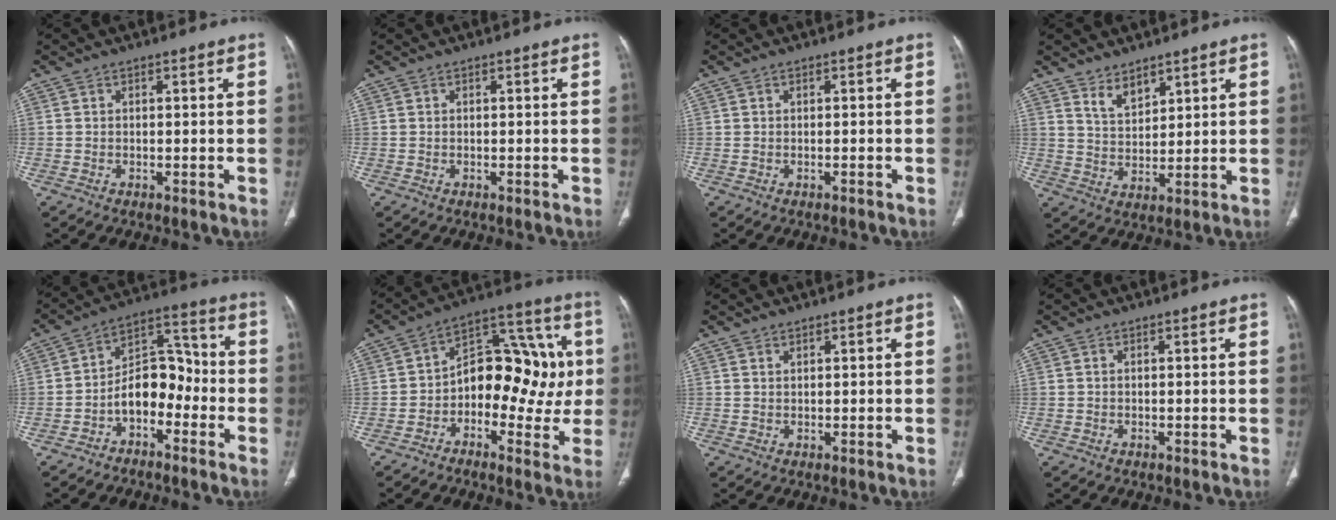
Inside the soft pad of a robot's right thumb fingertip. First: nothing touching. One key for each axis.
{"total": 0.0}
{"total": 0.0}
{"total": 5.0, "fx": 3.8, "fy": 2.4, "fz": 2.2, "tx": -0.024, "ty": -0.035, "tz": 0.078}
{"total": 10.1, "fx": -3.8, "fy": 6.6, "fz": 6.7, "tx": -0.081, "ty": 0.061, "tz": -0.073}
{"total": 16.6, "fx": -1.1, "fy": 10.5, "fz": 12.8, "tx": -0.121, "ty": 0.050, "tz": -0.024}
{"total": 0.8, "fx": 0.7, "fy": 0.3, "fz": 0.2, "tx": -0.001, "ty": -0.006, "tz": 0.013}
{"total": 0.0}